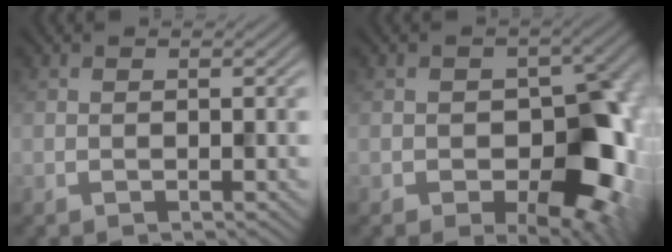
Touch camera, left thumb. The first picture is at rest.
{"total": 11.4, "force": [-2.4, 7.5, 8.3], "torque": [-0.084, -0.023, -0.032]}